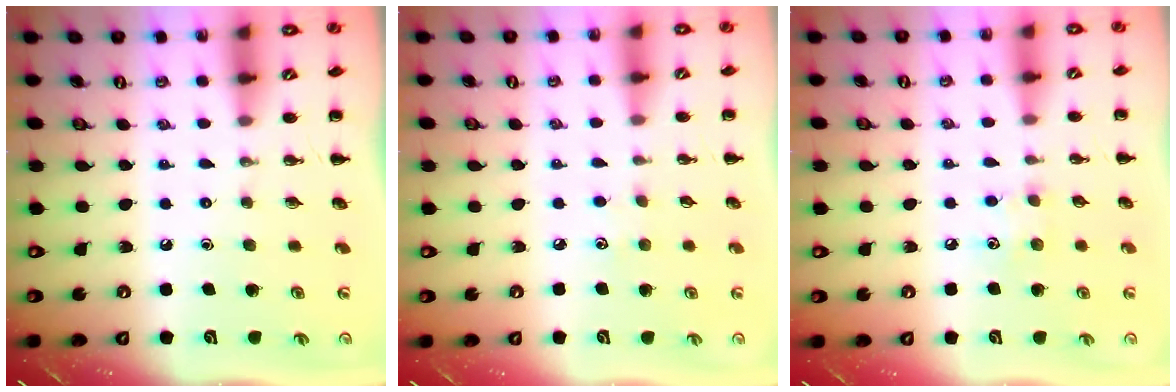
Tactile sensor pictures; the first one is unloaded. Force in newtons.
{"total": 3.6, "press": 3.4, "slide": 1.0}
{"total": 5.7, "press": 5.5, "slide": 1.4}